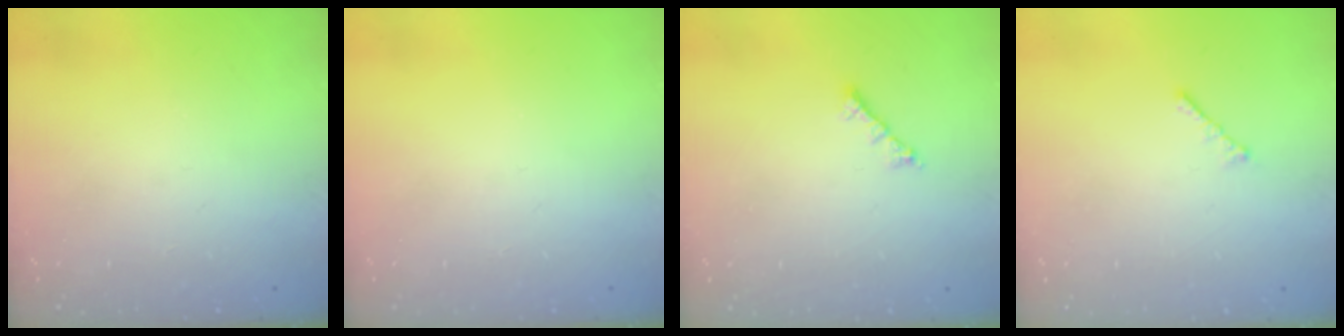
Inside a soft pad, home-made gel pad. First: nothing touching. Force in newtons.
{"total": 0.0}
{"total": 1.8, "press": 1.7, "slide": 0.6}
{"total": 1.9, "press": 1.8, "slide": 0.5}